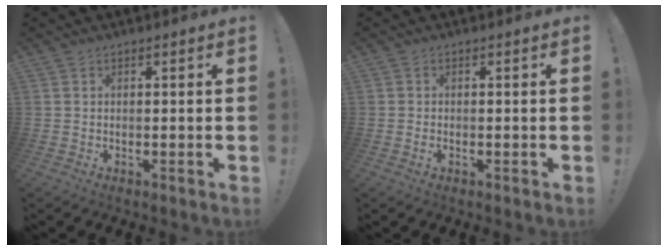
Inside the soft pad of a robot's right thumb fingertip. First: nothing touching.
{"total": 0.8, "force": [-0.4, 0.5, 0.4], "torque": [-0.006, 0.002, -0.007]}